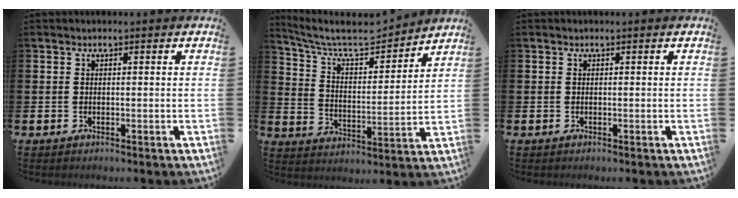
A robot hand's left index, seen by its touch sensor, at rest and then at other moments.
{"total": 7.9, "force": [7.0, 2.5, 2.8], "torque": [-0.082, -0.051, 0.115]}
{"total": 0.0}